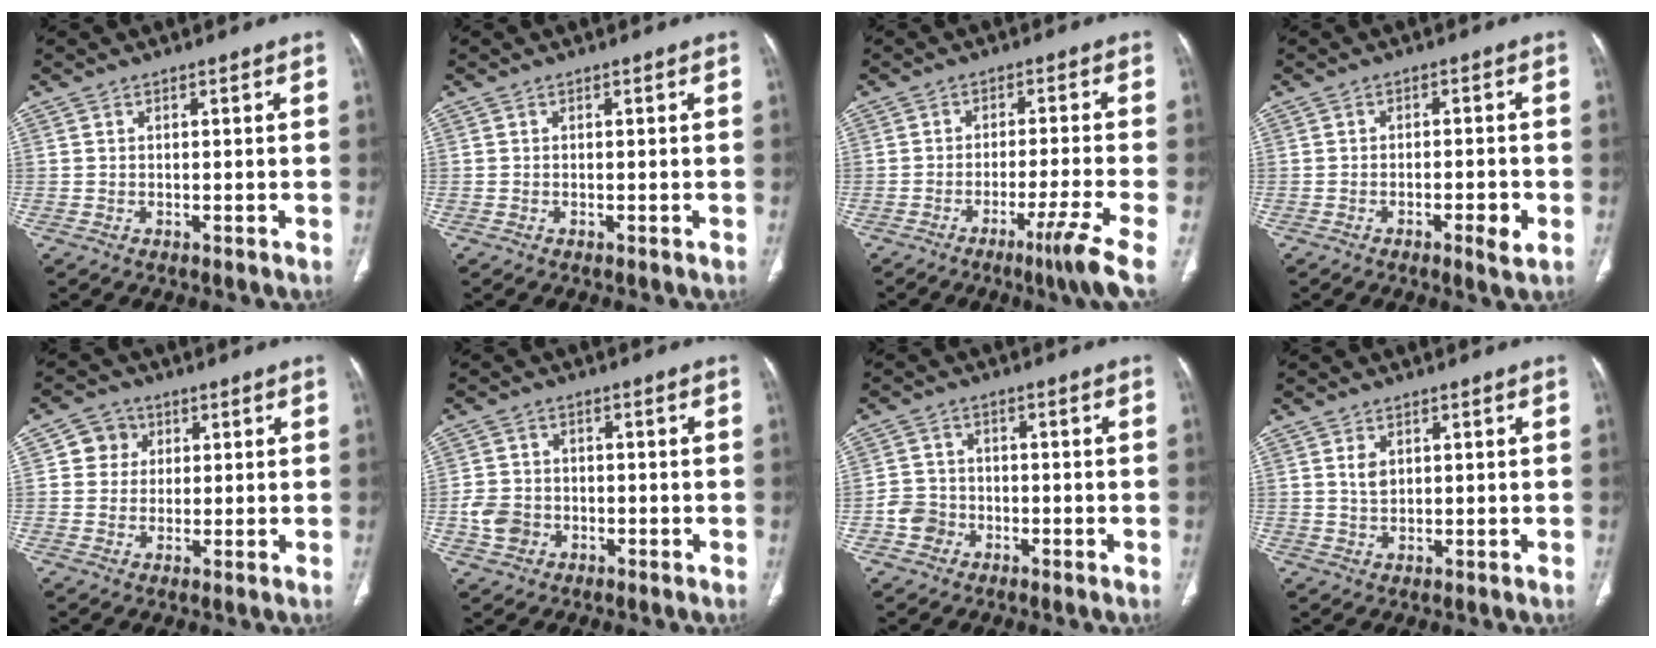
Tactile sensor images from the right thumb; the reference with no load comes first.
{"total": 0.0}
{"total": 7.8, "force": [-4.4, -1.0, 6.3], "torque": [-0.107, 0.007, -0.073]}
{"total": 4.1, "force": [-1.7, 1.1, 3.6], "torque": [-0.059, 0.005, -0.025]}
{"total": 4.7, "force": [1.3, 4.5, 0.9], "torque": [0.012, 0.004, 0.016]}
{"total": 5.2, "force": [-1.6, 4.4, 2.3], "torque": [-0.035, 0.015, -0.028]}
{"total": 4.5, "force": [-1.8, 4.0, 1.1], "torque": [-0.001, 0.020, -0.038]}
{"total": 2.5, "force": [1.0, 1.7, 1.7], "torque": [-0.026, -0.004, 0.023]}